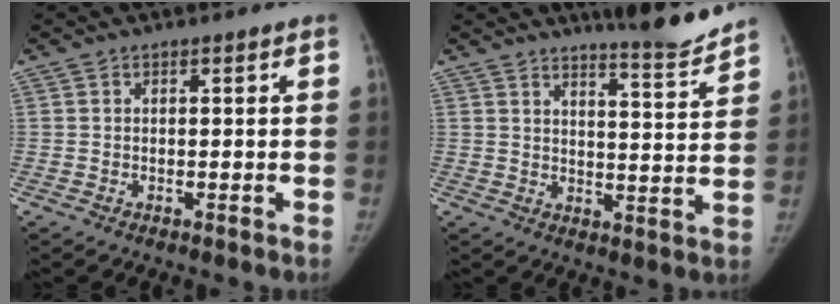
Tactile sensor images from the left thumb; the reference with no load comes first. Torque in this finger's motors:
{"motor_torque": [0.58, -0.43, 0.42, -0.29, 0.03]}